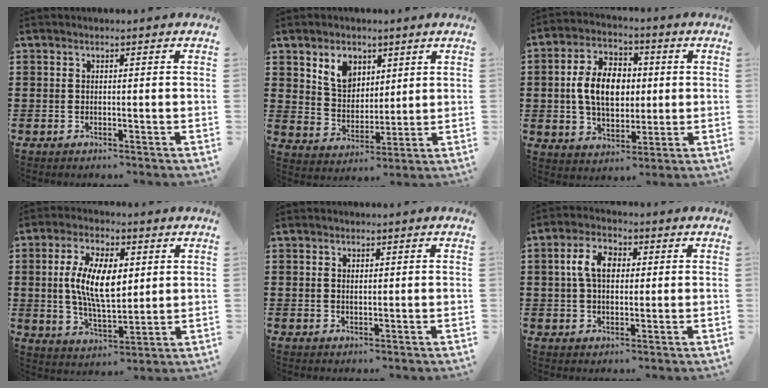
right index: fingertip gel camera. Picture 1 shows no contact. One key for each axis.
{"total": 6.3, "fx": 3.5, "fy": 4.6, "fz": 2.5, "tx": -0.054, "ty": 0.009, "tz": 0.062}
{"total": 9.6, "fx": 0.4, "fy": 6.4, "fz": 7.1, "tx": -0.155, "ty": 0.014, "tz": 0.001}
{"total": 10.5, "fx": 1.7, "fy": 4.7, "fz": 9.2, "tx": -0.190, "ty": 0.011, "tz": 0.027}
{"total": 0.8, "fx": 0.3, "fy": 0.4, "fz": 0.6, "tx": -0.013, "ty": 0.003, "tz": 0.005}
{"total": 6.1, "fx": 1.0, "fy": 3.7, "fz": 4.7, "tx": -0.109, "ty": 0.015, "tz": 0.011}